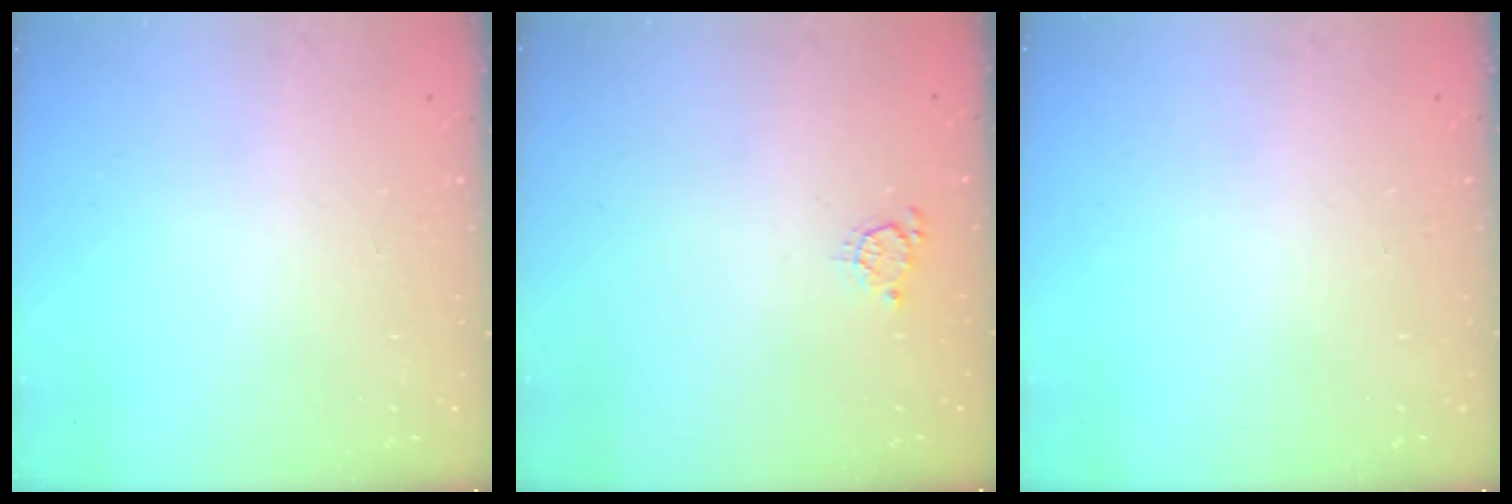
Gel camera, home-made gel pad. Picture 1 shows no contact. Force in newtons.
{"total": 4.3, "press": 4.2, "slide": 0.5}
{"total": 0.0}